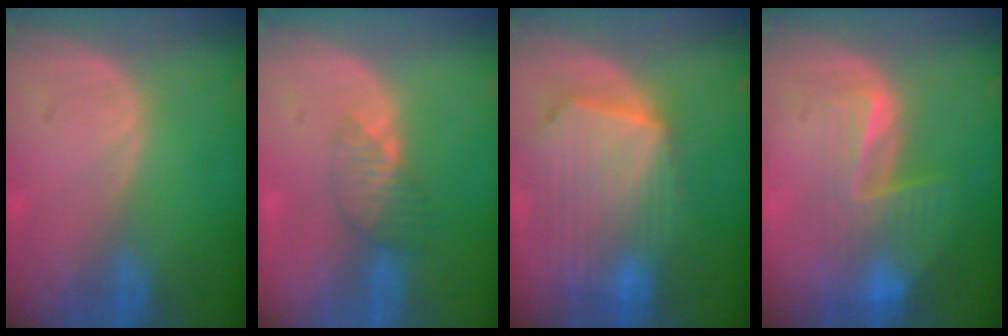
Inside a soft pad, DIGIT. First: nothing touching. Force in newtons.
{"total": 3.4, "press": 3.1, "slide": 1.5}
{"total": 10.8, "press": 9.5, "slide": 5.2}
{"total": 8.1, "press": 7.0, "slide": 4.0}